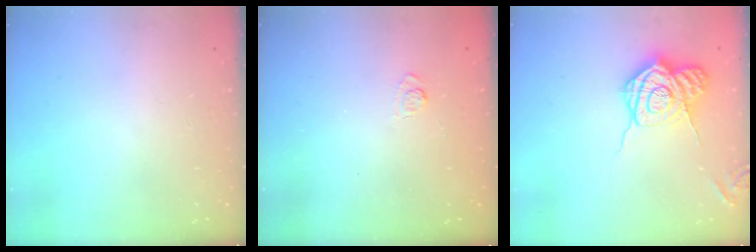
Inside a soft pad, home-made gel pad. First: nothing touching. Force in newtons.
{"total": 2.2, "press": 1.8, "slide": 1.3}
{"total": 14.2, "press": 14.1, "slide": 0.8}